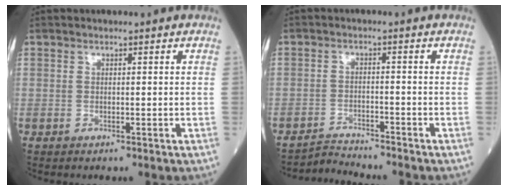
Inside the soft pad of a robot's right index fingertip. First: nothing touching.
{"total": 3.5, "force": [-3.2, -1.0, -0.8], "torque": [0.014, -0.016, -0.056]}